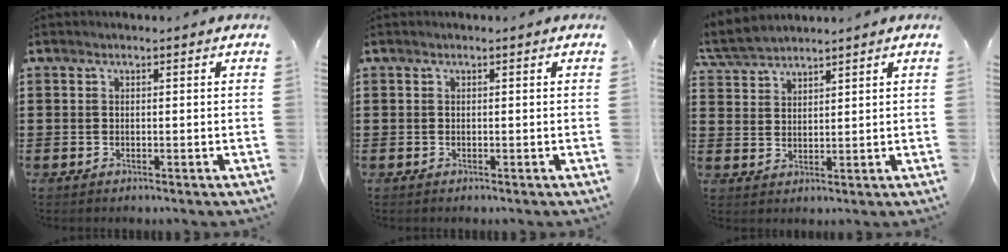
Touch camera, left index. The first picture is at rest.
{"total": 0.0}
{"total": 3.8, "force": [3.6, 0.6, 0.8], "torque": [-0.031, -0.006, 0.067]}